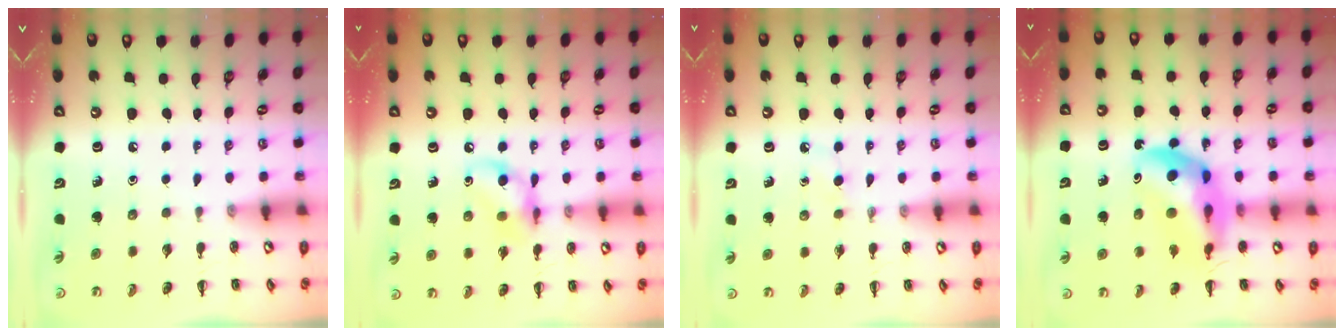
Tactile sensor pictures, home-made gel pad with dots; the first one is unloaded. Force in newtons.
{"total": 11.2, "press": 11.0, "slide": 1.8}
{"total": 2.5, "press": 2.3, "slide": 1.0}
{"total": 15.1, "press": 14.4, "slide": 4.3}